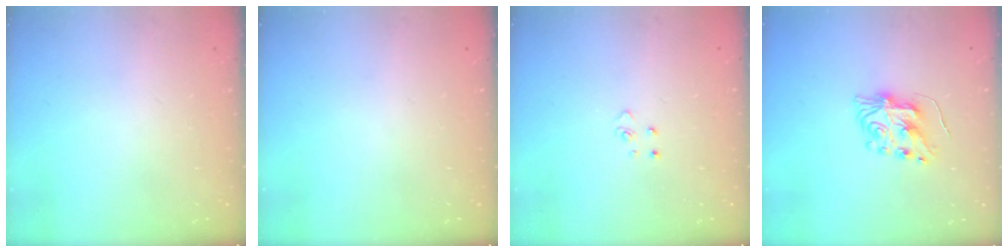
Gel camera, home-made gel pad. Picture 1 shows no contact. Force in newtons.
{"total": 0.0}
{"total": 2.6, "press": 2.6, "slide": 0.3}
{"total": 8.2, "press": 8.2, "slide": 0.7}